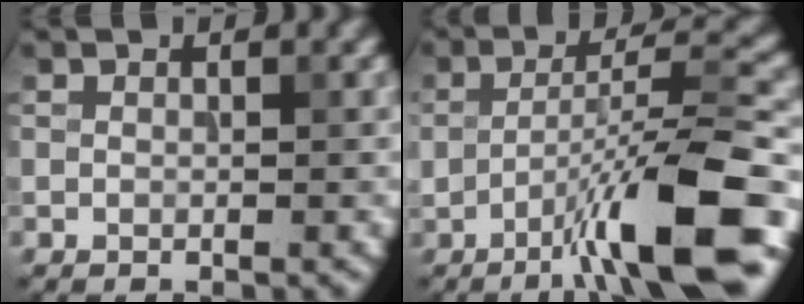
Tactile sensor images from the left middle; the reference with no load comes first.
{"total": 10.6, "force": [-4.5, 2.1, 9.4], "torque": [-0.145, 0.012, -0.078]}